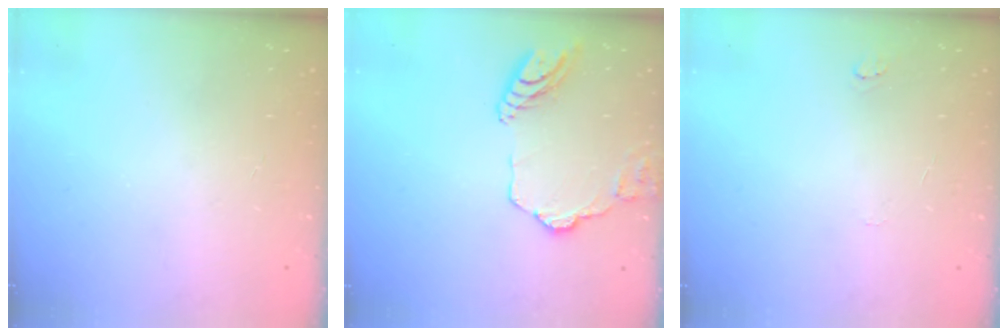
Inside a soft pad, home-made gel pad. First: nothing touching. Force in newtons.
{"total": 13.1, "press": 13.0, "slide": 1.4}
{"total": 4.1, "press": 4.1, "slide": 0.4}